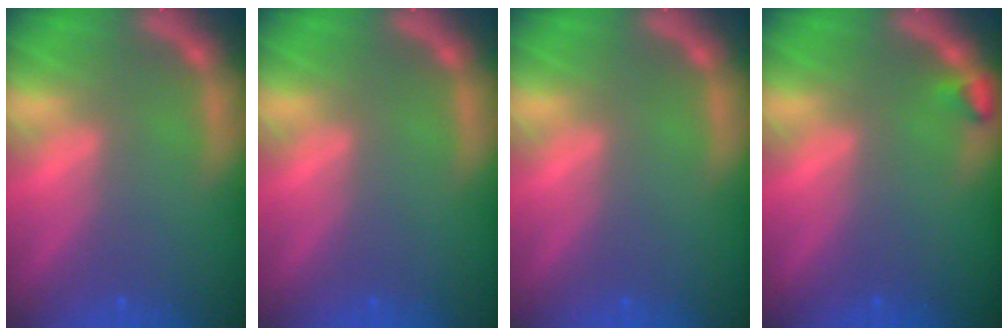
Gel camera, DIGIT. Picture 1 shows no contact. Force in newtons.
{"total": 0.0}
{"total": 0.0}
{"total": 0.9}